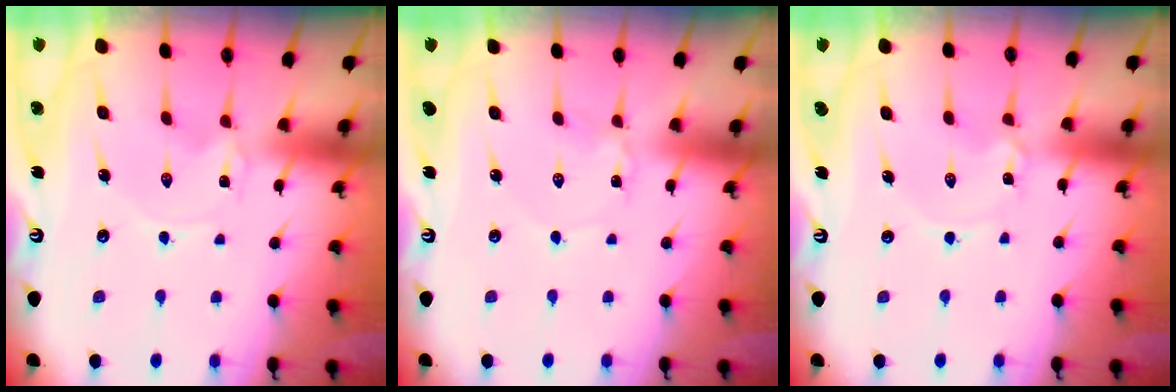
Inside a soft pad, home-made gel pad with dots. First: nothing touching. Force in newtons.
{"total": 0.9, "press": 0.9, "slide": 0.1}
{"total": 1.6, "press": 1.6, "slide": 0.1}